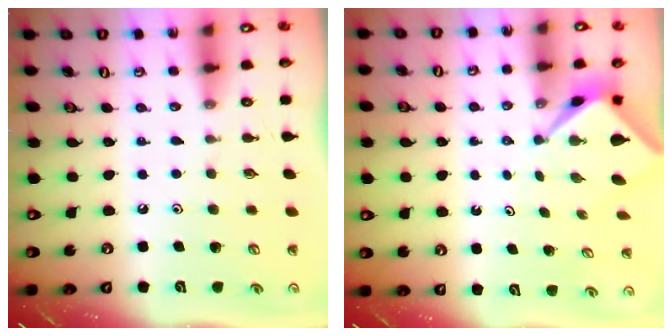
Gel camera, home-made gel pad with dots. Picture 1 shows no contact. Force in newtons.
{"total": 2.3, "press": 2.3, "slide": 0.3}